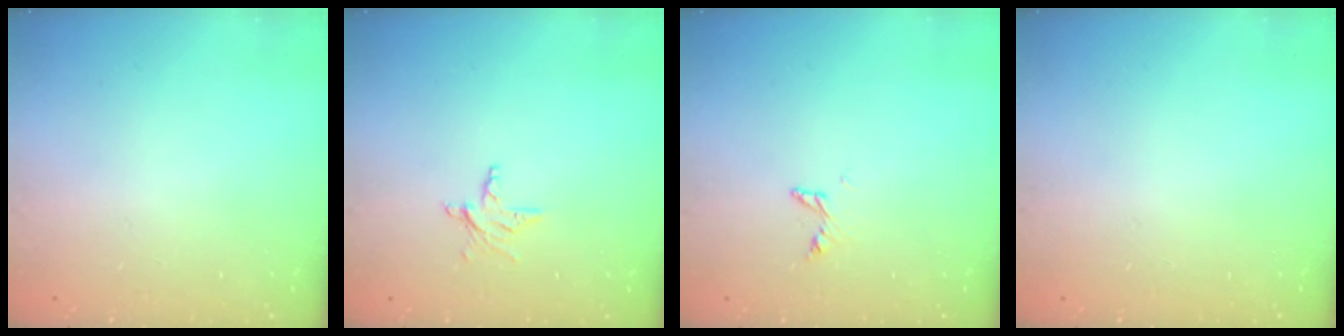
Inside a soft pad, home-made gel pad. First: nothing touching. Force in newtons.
{"total": 3.8, "press": 3.8, "slide": 0.3}
{"total": 2.7, "press": 2.7, "slide": 0.1}
{"total": 0.0}